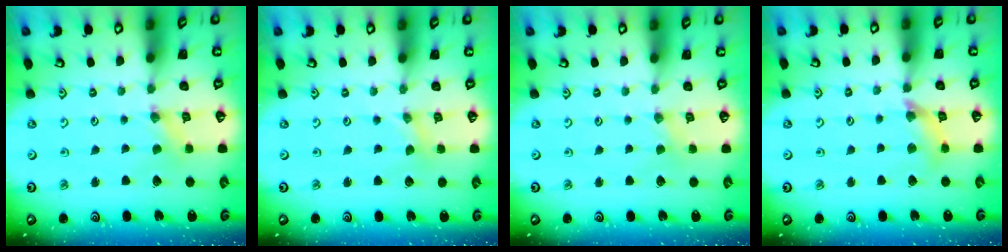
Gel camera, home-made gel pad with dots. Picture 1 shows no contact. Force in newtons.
{"total": 0.0}
{"total": 0.0}
{"total": 9.2, "press": 9.2, "slide": 1.2}